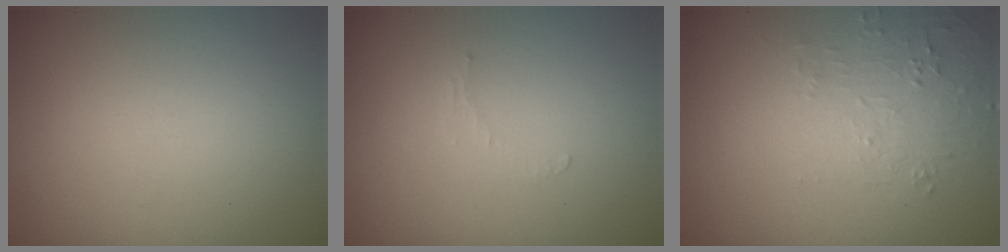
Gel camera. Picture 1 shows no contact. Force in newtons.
{"total": 0.7, "press": 0.7, "slide": 0.1}
{"total": 1.7, "press": 0.5, "slide": 1.7}